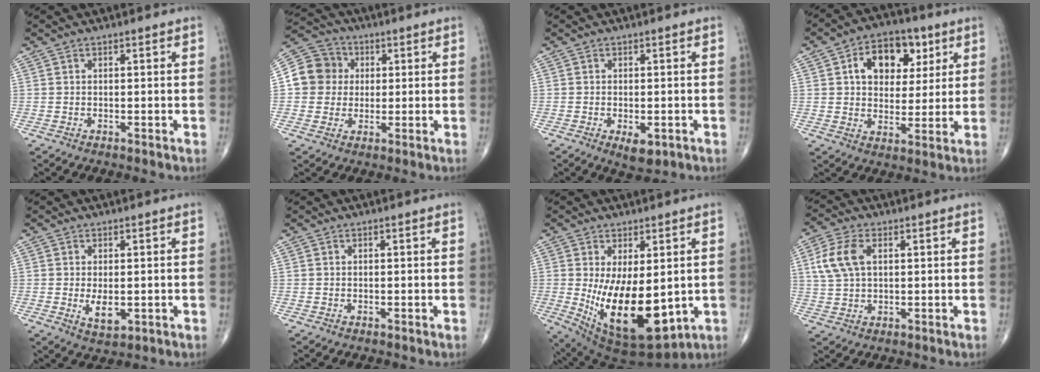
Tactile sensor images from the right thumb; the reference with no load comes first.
{"total": 9.3, "force": [0.9, 8.8, 2.8], "torque": [-0.030, 0.015, 0.005]}
{"total": 3.8, "force": [-1.4, 1.8, 3.1], "torque": [-0.042, -0.005, -0.016]}
{"total": 13.0, "force": [4.5, 9.0, 8.3], "torque": [-0.079, -0.002, 0.068]}
{"total": 4.0, "force": [-0.5, 2.0, 3.4], "torque": [-0.051, -0.009, -0.002]}
{"total": 0.0}
{"total": 16.4, "force": [-1.3, 7.8, 14.4], "torque": [-0.234, -0.028, 0.008]}
{"total": 7.7, "force": [2.0, 4.4, 5.9], "torque": [-0.135, 0.008, 0.041]}